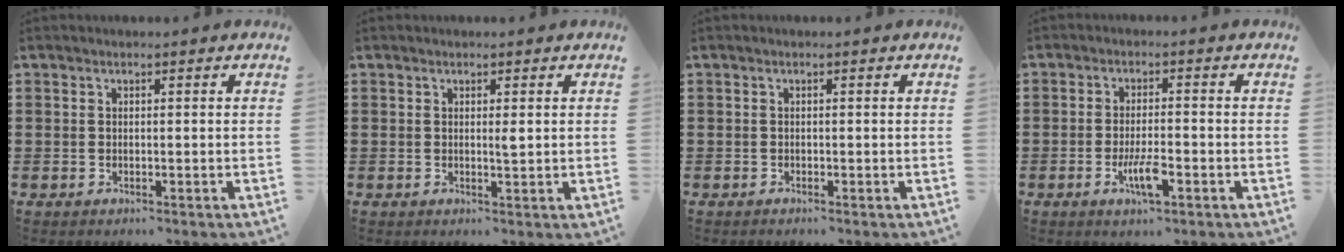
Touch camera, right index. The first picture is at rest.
{"total": 1.4, "force": [0.4, 0.1, 1.3], "torque": [-0.027, 0.001, 0.006]}
{"total": 0.0}
{"total": 5.1, "force": [-2.1, 1.2, 4.5], "torque": [-0.094, -0.006, -0.041]}